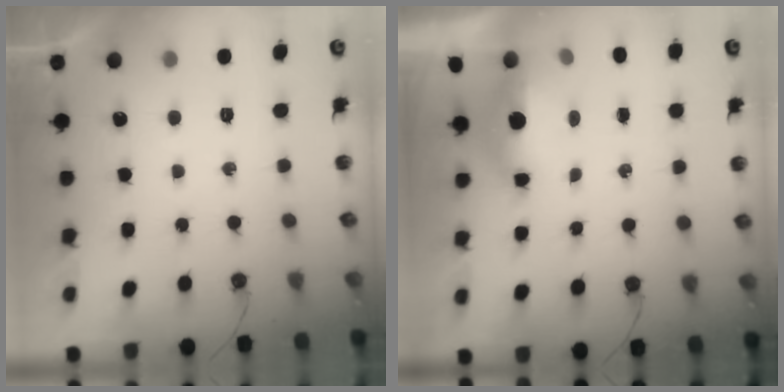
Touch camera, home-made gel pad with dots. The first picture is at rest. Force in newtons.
{"total": 13.2, "press": 7.1, "slide": 11.1}